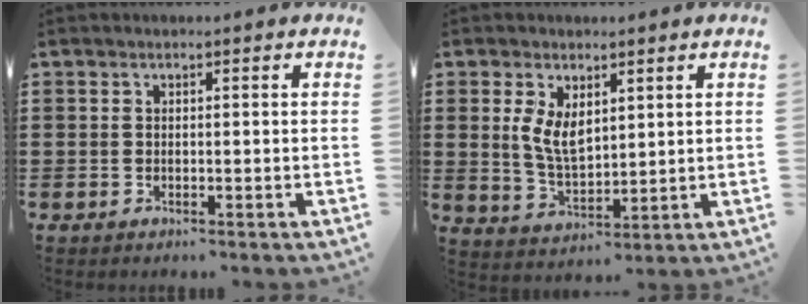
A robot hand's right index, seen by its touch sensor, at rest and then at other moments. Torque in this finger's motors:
{"motor_torque": [0.45, 0.37, 0.44, 0.14]}